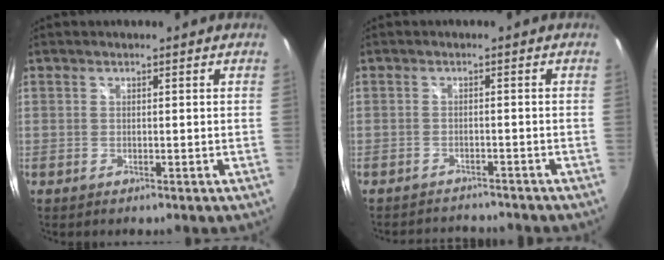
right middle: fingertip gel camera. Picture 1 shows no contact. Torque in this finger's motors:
{"motor_torque": [1.07, -1.07, 0.50, 0.16]}